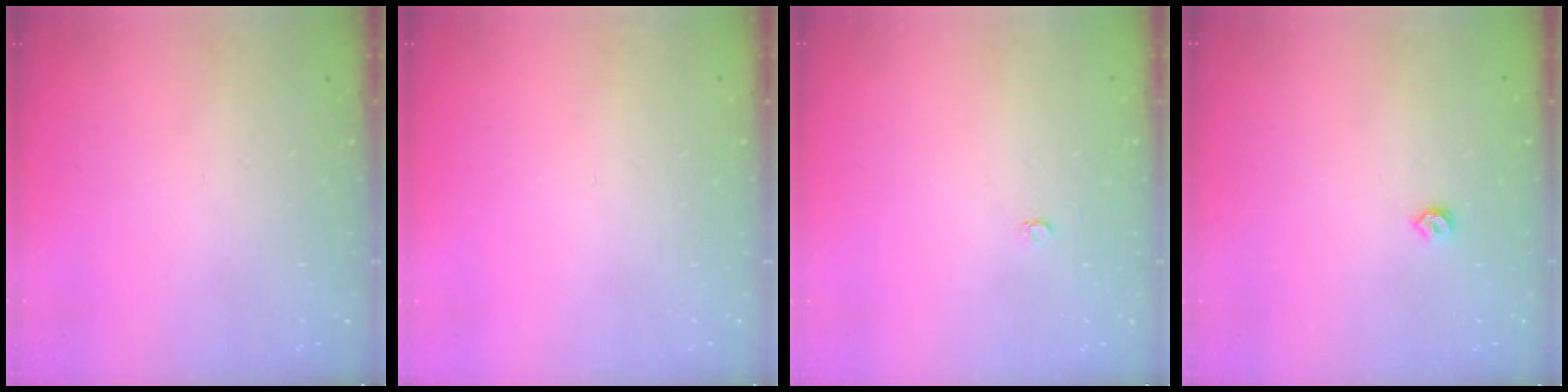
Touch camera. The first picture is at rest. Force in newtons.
{"total": 0.0}
{"total": 2.6, "press": 2.6, "slide": 0.3}
{"total": 4.0, "press": 3.9, "slide": 0.8}